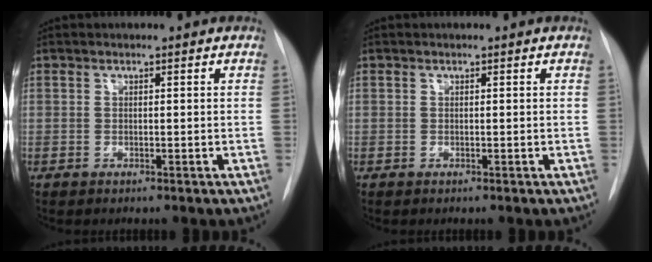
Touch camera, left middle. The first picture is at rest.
{"total": 0.0}